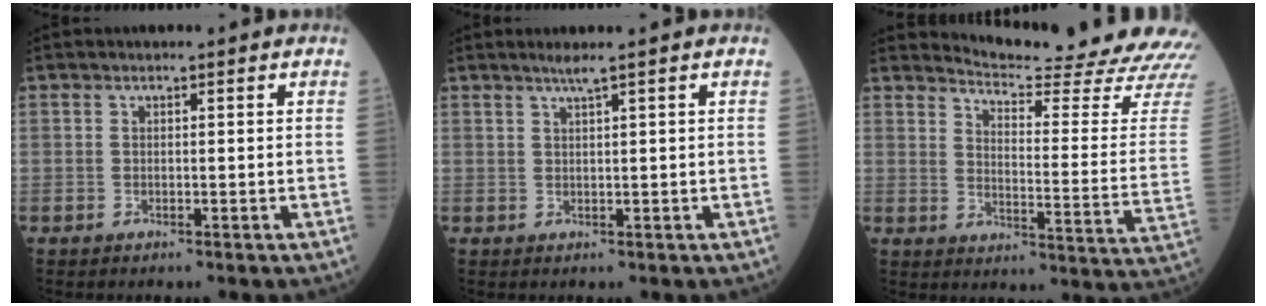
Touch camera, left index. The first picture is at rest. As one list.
[{"total": 1.6, "force": [1.1, -0.6, 1.1], "torque": [-0.027, 0.000, 0.028]}, {"total": 21.4, "force": [20.9, -1.0, 4.2], "torque": [-0.068, -0.151, 0.242]}]